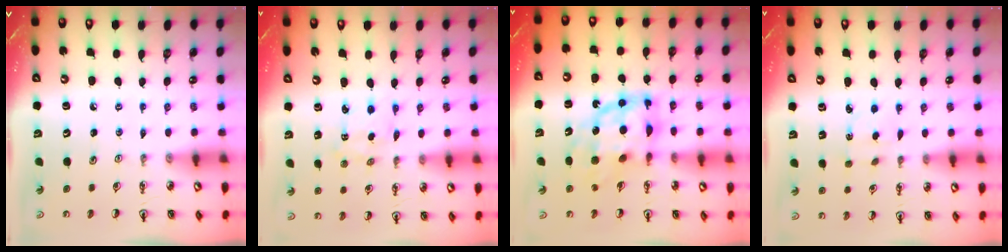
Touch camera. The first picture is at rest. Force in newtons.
{"total": 2.3, "press": 2.3, "slide": 0.4}
{"total": 12.0, "press": 12.0, "slide": 0.9}
{"total": 1.9, "press": 1.9, "slide": 0.4}